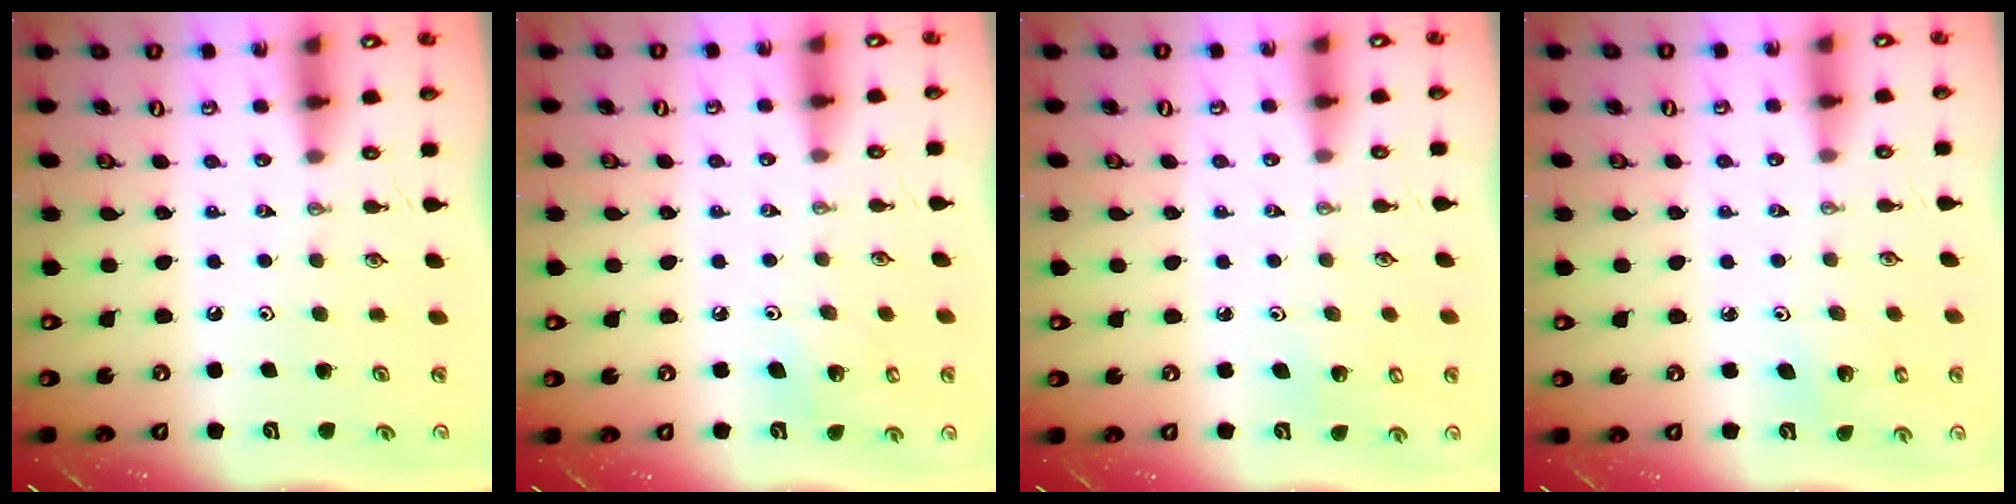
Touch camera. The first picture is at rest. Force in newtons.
{"total": 7.1, "press": 6.6, "slide": 2.5}
{"total": 3.1, "press": 3.1, "slide": 0.4}
{"total": 2.7, "press": 2.7, "slide": 0.2}